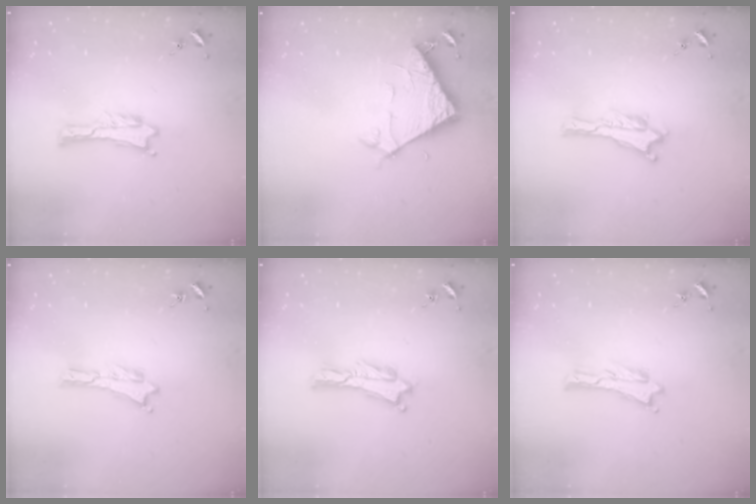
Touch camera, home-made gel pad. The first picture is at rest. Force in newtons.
{"total": 7.1, "press": 7.1, "slide": 0.6}
{"total": 0.0}
{"total": 0.0}
{"total": 0.6, "press": 0.5, "slide": 0.2}
{"total": 0.0}